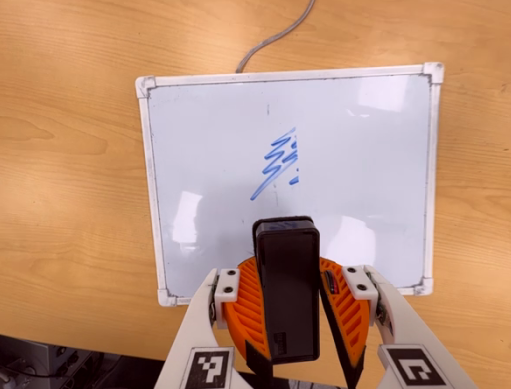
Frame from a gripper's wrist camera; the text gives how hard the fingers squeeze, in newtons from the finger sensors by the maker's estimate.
{"total": 8.6, "left": 9.3, "right": 7.8}